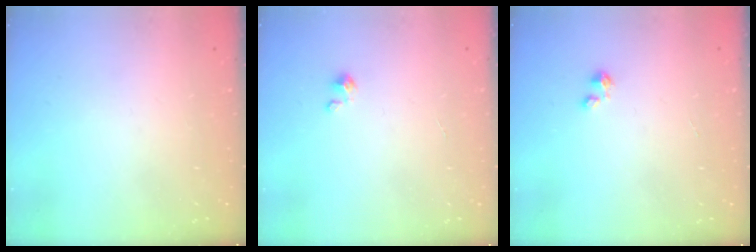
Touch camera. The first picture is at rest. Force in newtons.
{"total": 1.3, "press": 1.3, "slide": 0.1}
{"total": 0.5, "press": 0.5, "slide": 0.2}